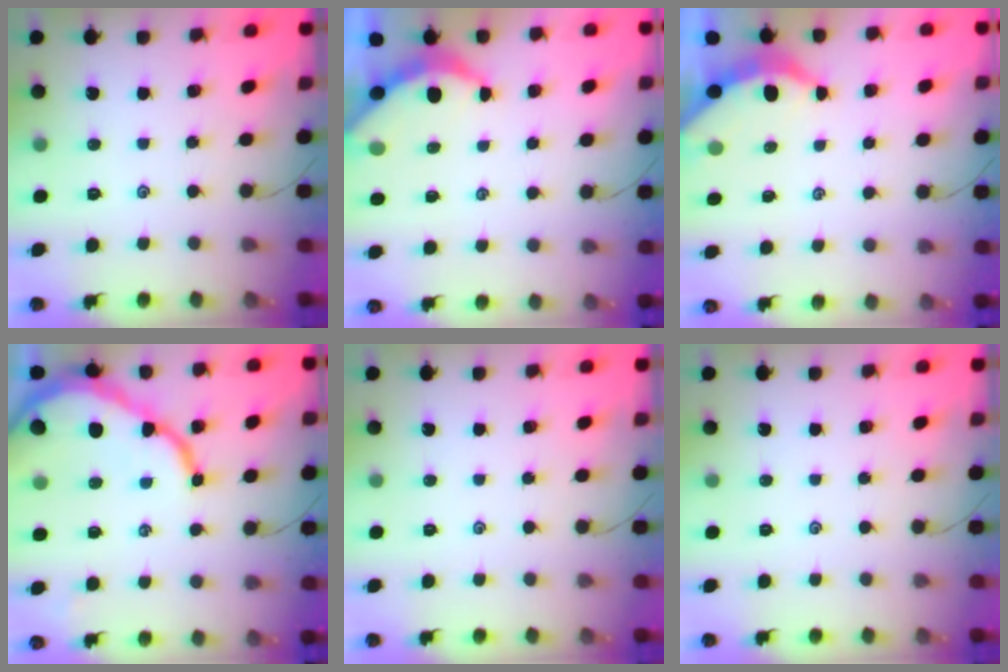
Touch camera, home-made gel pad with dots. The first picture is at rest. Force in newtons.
{"total": 4.9, "press": 4.9, "slide": 0.4}
{"total": 3.6, "press": 3.6, "slide": 0.5}
{"total": 14.0, "press": 14.0, "slide": 1.2}
{"total": 0.0}
{"total": 0.0}